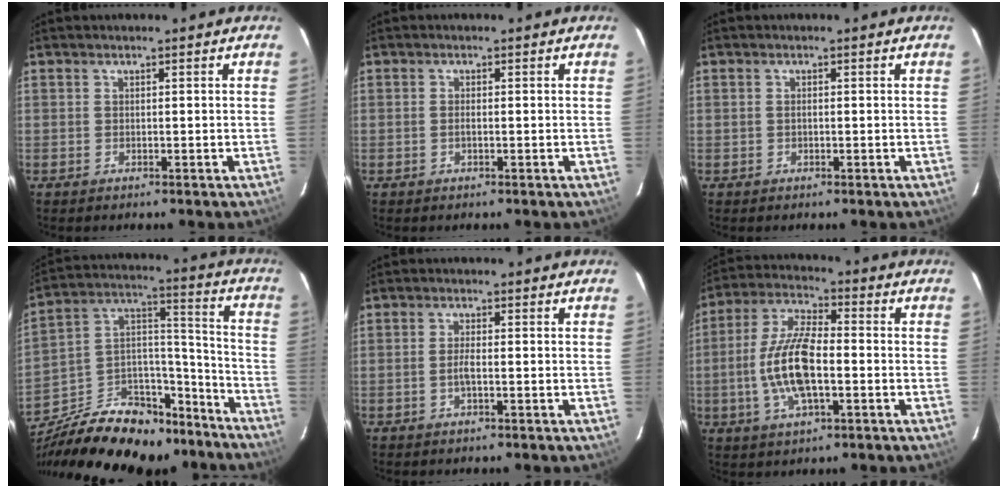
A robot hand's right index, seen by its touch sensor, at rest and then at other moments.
{"total": 0.5, "force": [-0.1, 0.2, 0.5], "torque": [-0.012, -0.001, -0.003]}
{"total": 1.7, "force": [-0.2, 1.0, 1.3], "torque": [-0.027, 0.003, -0.004]}
{"total": 28.3, "force": [-20.2, 14.6, 13.4], "torque": [-0.271, 0.067, -0.288]}
{"total": 2.0, "force": [-0.7, 0.3, 1.9], "torque": [-0.038, -0.001, -0.013]}
{"total": 13.0, "force": [-2.6, 4.8, 11.8], "torque": [-0.248, 0.001, -0.051]}